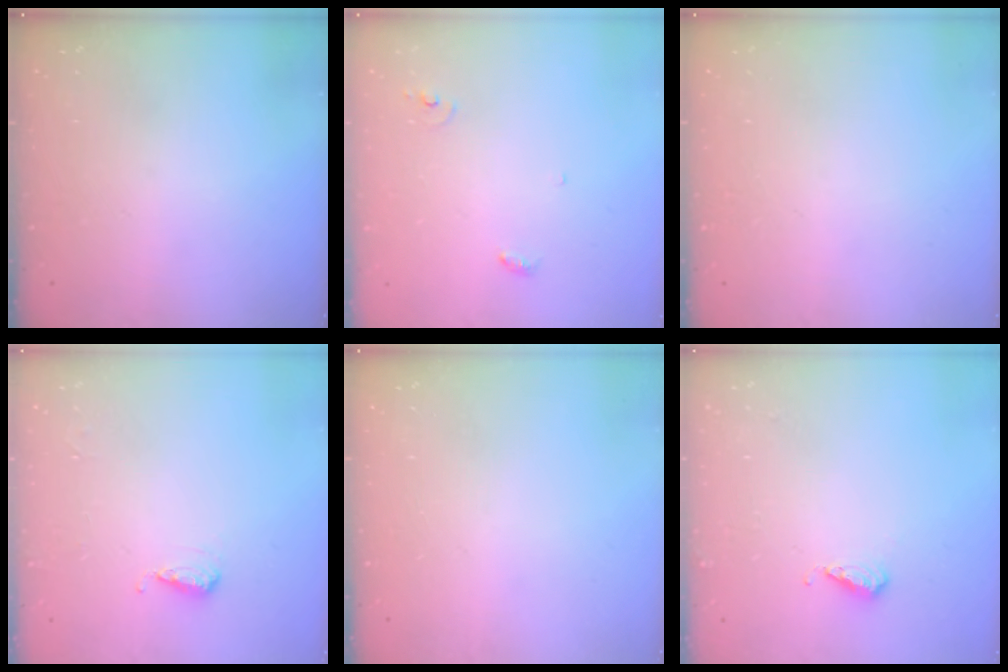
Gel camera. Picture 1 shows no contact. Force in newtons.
{"total": 3.6, "press": 3.6, "slide": 0.2}
{"total": 0.0}
{"total": 5.2, "press": 5.1, "slide": 0.9}
{"total": 0.0}
{"total": 5.0, "press": 4.8, "slide": 1.3}